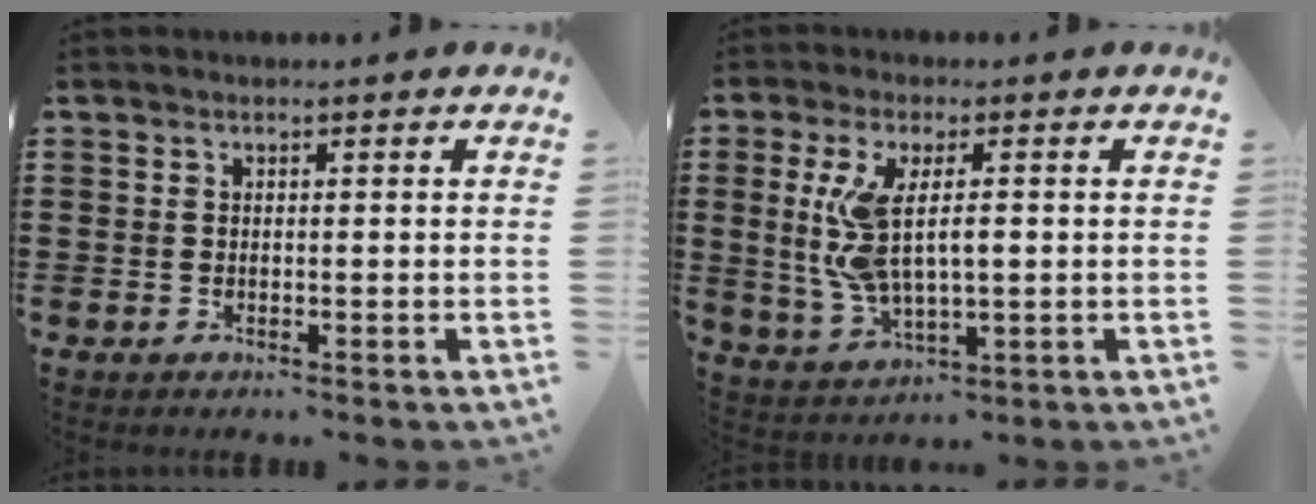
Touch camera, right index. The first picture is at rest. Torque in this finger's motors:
{"motor_torque": [1.14, 0.48, 0.46, 0.21]}